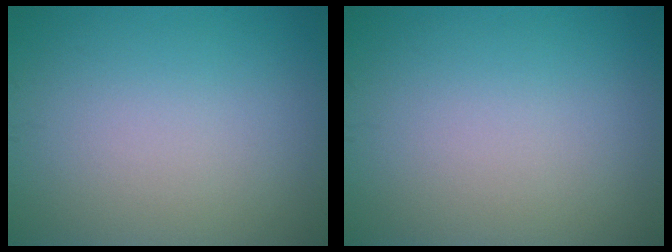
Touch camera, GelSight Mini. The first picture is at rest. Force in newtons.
{"total": 0.0}